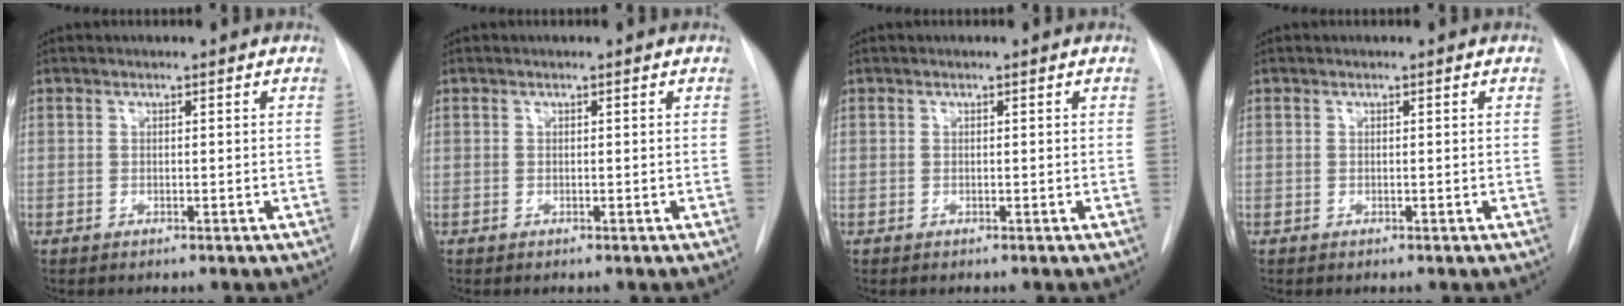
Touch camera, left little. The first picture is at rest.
{"total": 0.0}
{"total": 0.0}
{"total": 0.0}